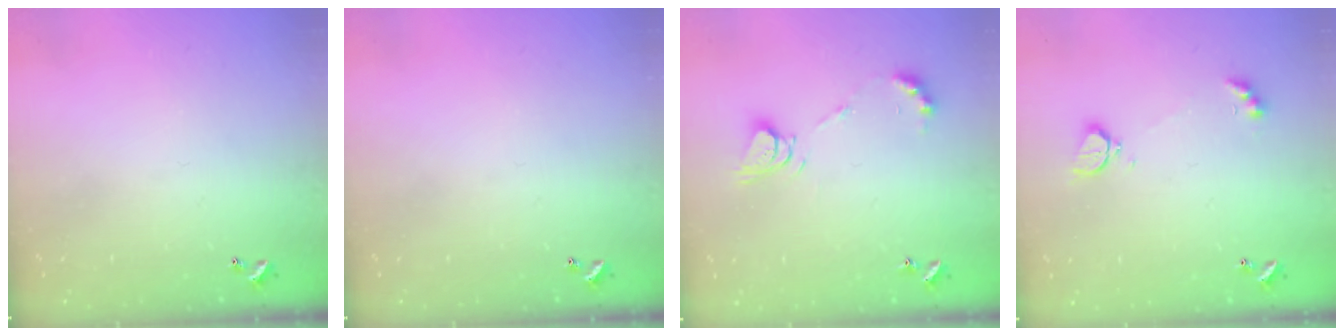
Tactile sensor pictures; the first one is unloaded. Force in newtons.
{"total": 0.0}
{"total": 7.6, "press": 7.6, "slide": 0.6}
{"total": 2.5, "press": 2.5, "slide": 0.6}